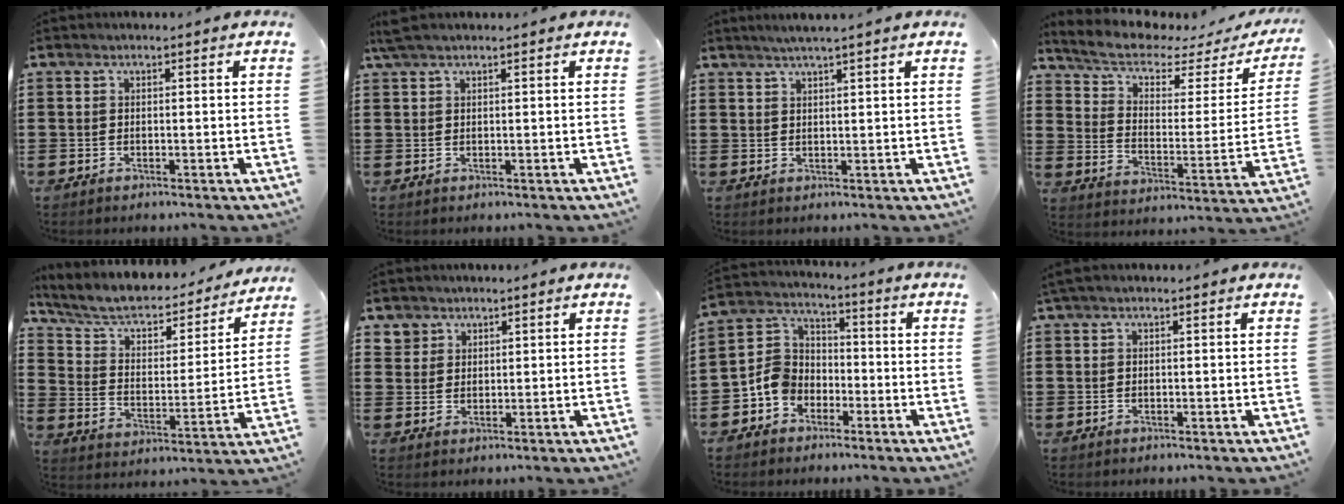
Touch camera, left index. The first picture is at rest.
{"total": 1.7, "force": [1.2, 0.1, 1.1], "torque": [-0.024, 0.000, 0.023]}
{"total": 2.1, "force": [1.8, -0.4, 1.0], "torque": [-0.022, 0.001, 0.034]}
{"total": 5.7, "force": [4.5, 1.7, 3.0], "torque": [-0.083, -0.031, 0.075]}
{"total": 6.6, "force": [5.5, 2.4, 2.8], "torque": [-0.081, -0.040, 0.090]}
{"total": 2.8, "force": [1.9, 2.1, -0.1], "torque": [-0.010, 0.007, 0.037]}
{"total": 6.1, "force": [-2.9, 5.1, 1.8], "torque": [-0.071, 0.011, -0.064]}
{"total": 0.8, "force": [0.4, 0.1, 0.7], "torque": [-0.015, 0.000, 0.009]}